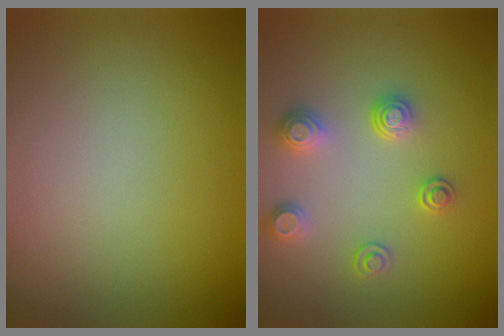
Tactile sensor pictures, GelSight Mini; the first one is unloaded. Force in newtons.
{"total": 2.6, "press": 2.6, "slide": 0.5}